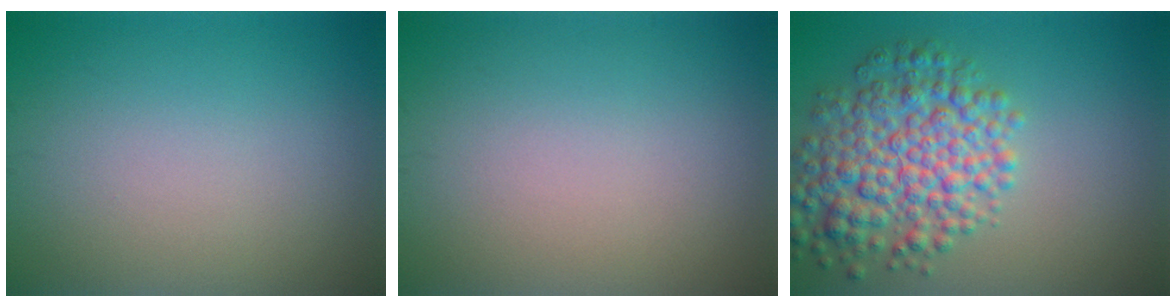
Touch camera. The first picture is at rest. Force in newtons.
{"total": 0.0}
{"total": 7.1, "press": 7.1, "slide": 0.1}